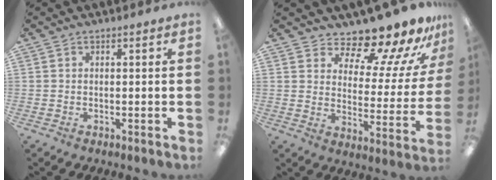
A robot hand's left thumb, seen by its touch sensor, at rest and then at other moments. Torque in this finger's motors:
{"motor_torque": [0.43, 0.20, -0.04, 0.20, 0.02]}